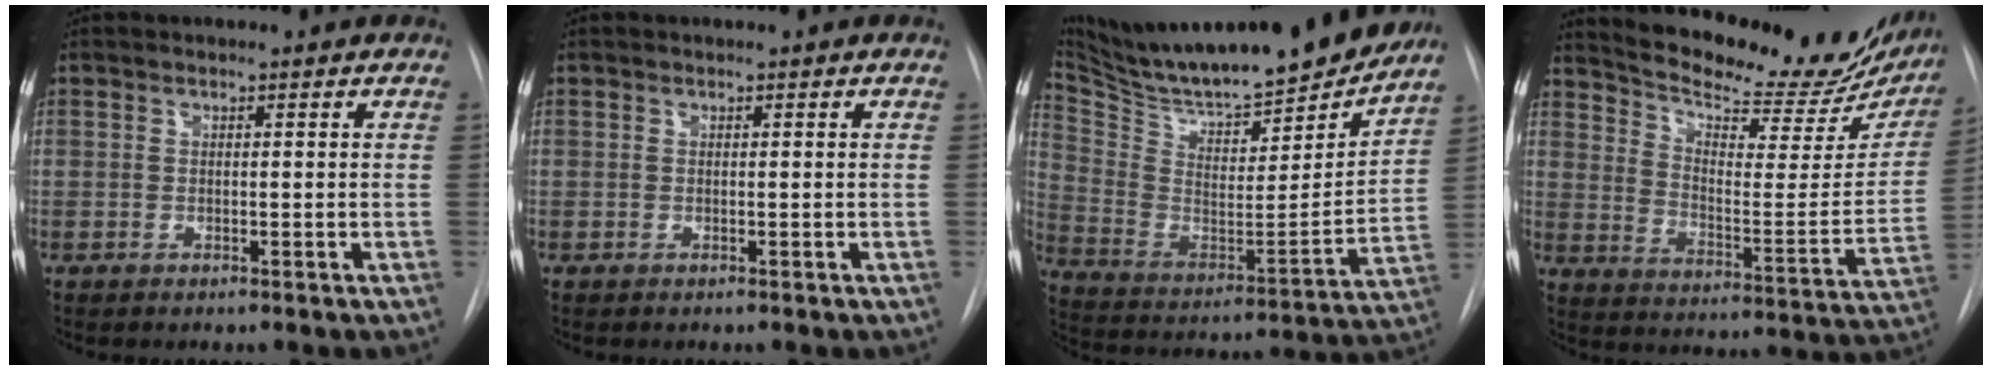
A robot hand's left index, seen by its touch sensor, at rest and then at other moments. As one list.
[{"total": 0.0}, {"total": 27.6, "force": [24.8, 4.1, 11.5], "torque": [-0.207, -0.056, 0.372]}, {"total": 25.8, "force": [22.7, 6.6, 10.3], "torque": [-0.159, -0.055, 0.295]}]